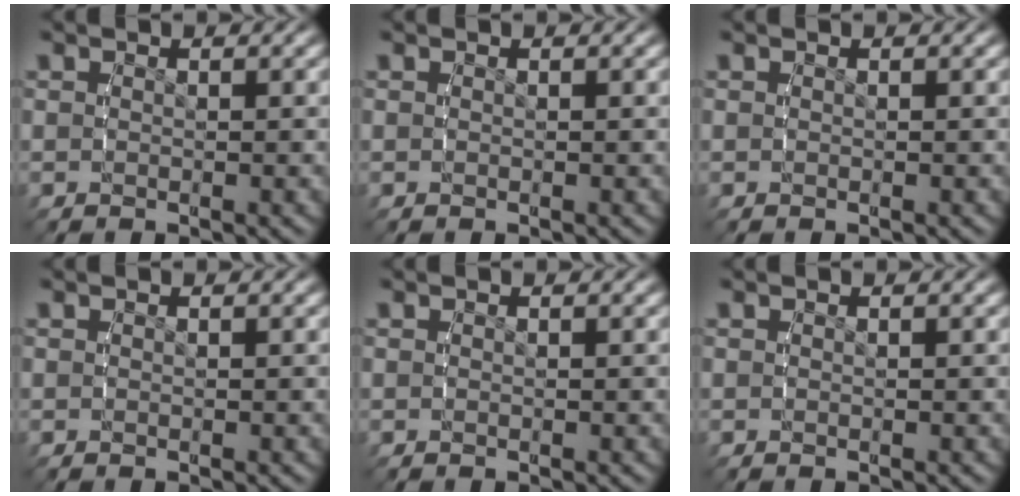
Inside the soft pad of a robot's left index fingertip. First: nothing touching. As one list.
[{"total": 0.0}, {"total": 0.0}, {"total": 0.0}, {"total": 0.0}, {"total": 0.0}]